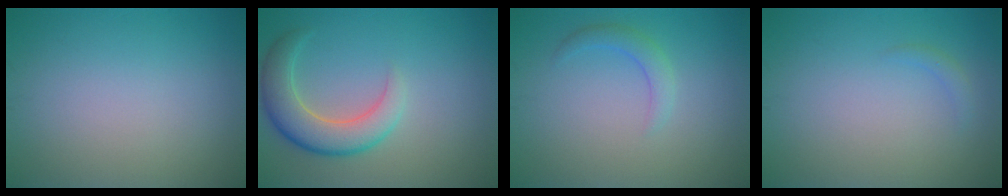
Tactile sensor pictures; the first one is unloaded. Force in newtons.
{"total": 5.2, "press": 5.1, "slide": 0.6}
{"total": 1.7, "press": 1.7, "slide": 0.1}
{"total": 0.8, "press": 0.8, "slide": 0.1}